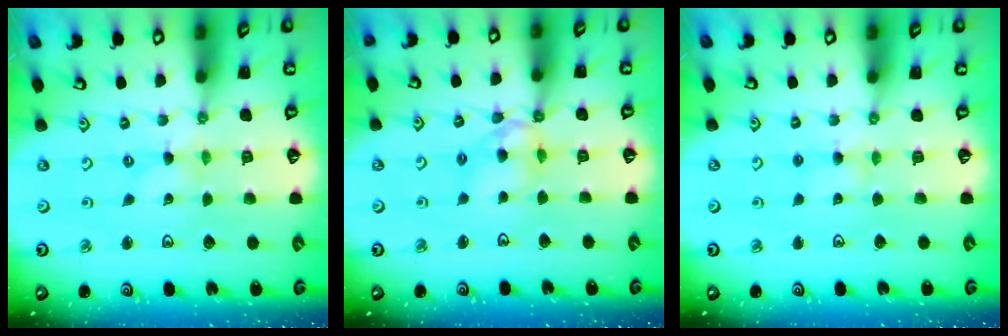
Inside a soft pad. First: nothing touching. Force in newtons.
{"total": 10.9, "press": 10.9, "slide": 1.0}
{"total": 3.3, "press": 3.2, "slide": 0.5}